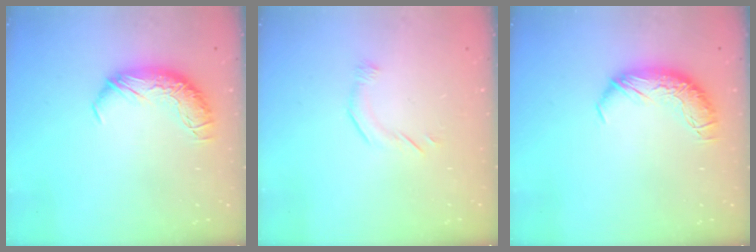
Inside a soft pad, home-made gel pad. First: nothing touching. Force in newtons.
{"total": 5.9, "press": 5.8, "slide": 1.1}
{"total": 0.0}